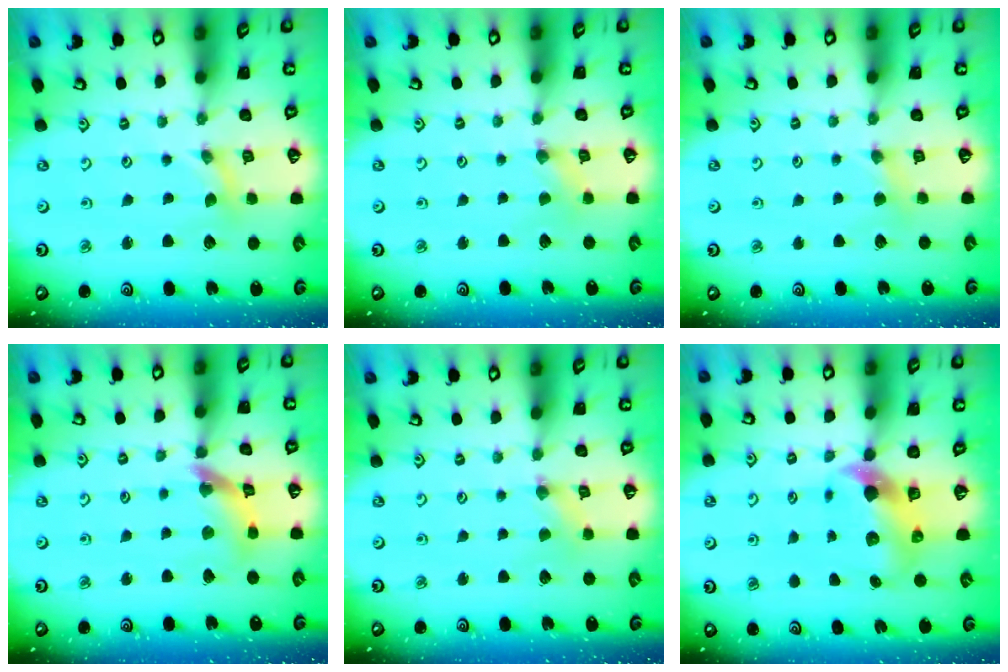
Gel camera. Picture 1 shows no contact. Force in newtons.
{"total": 0.6, "press": 0.6, "slide": 0.2}
{"total": 2.5, "press": 2.5, "slide": 0.3}
{"total": 11.3, "press": 11.3, "slide": 1.4}
{"total": 0.6, "press": 0.6, "slide": 0.2}
{"total": 7.8, "press": 7.6, "slide": 1.4}